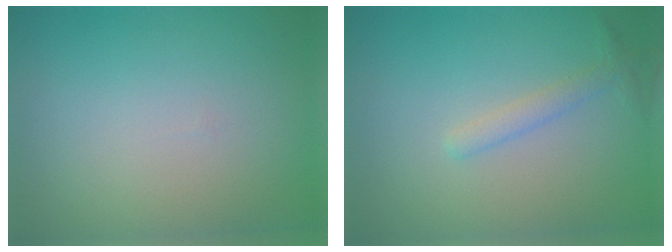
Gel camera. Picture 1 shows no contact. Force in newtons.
{"total": 1.5, "press": 1.5, "slide": 0.1}